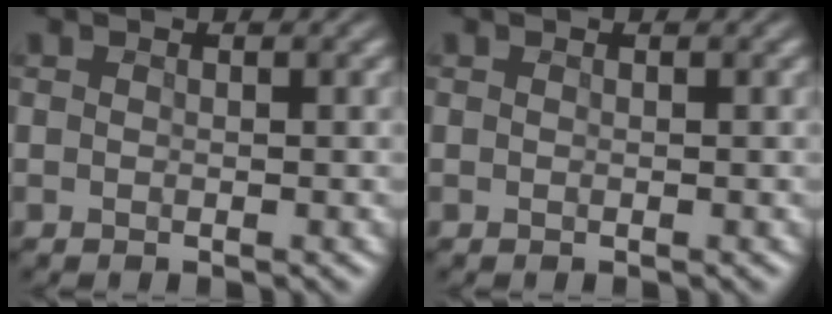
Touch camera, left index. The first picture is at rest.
{"total": 0.0}